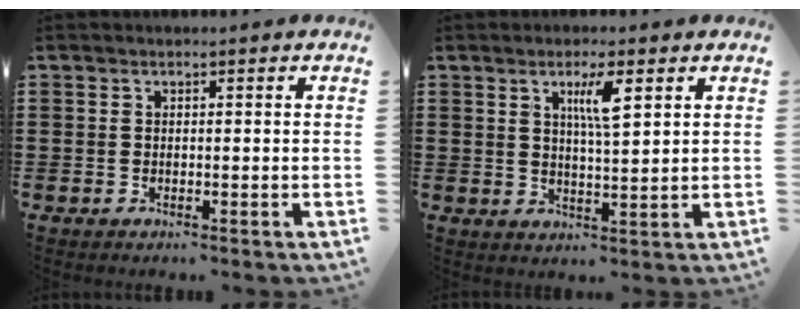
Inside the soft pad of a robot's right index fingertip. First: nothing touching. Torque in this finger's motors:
{"motor_torque": [0.16, -0.11, 0.31, 0.08]}